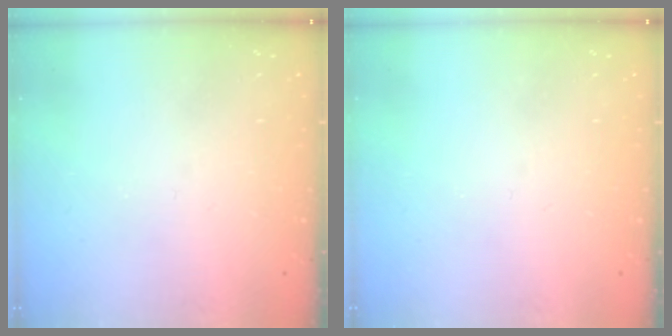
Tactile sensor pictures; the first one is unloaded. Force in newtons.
{"total": 0.0}